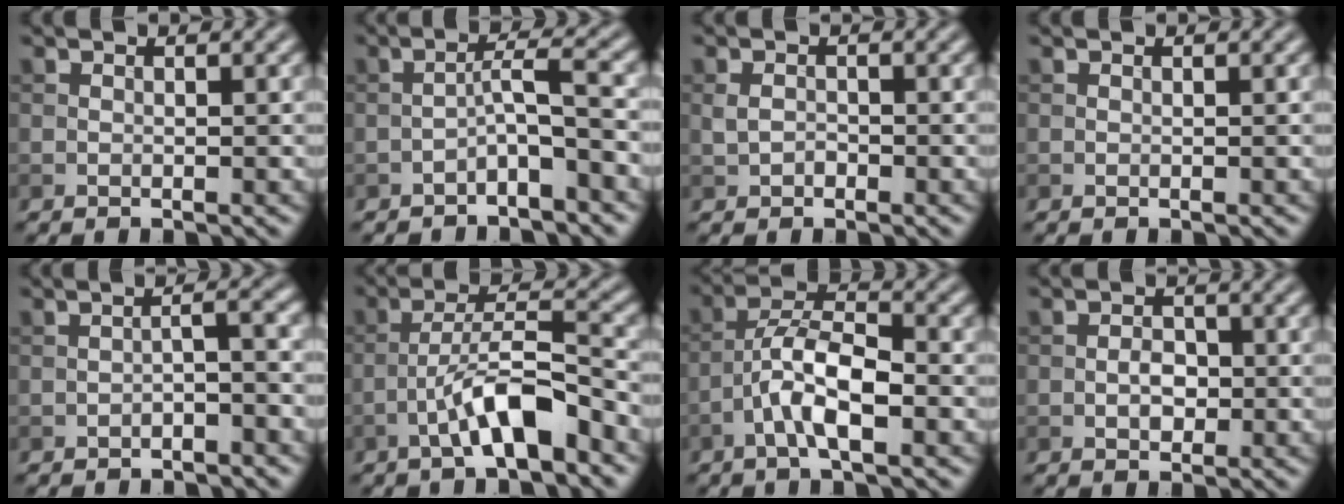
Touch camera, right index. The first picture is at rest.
{"total": 3.0, "force": [-1.7, 0.3, 2.4], "torque": [-0.044, 0.019, -0.037]}
{"total": 1.2, "force": [-0.3, 0.9, 0.8], "torque": [-0.018, 0.001, -0.008]}
{"total": 0.0}
{"total": 2.0, "force": [-1.1, 0.4, 1.7], "torque": [-0.029, 0.010, -0.023]}
{"total": 6.1, "force": [-3.2, 1.4, 5.0], "torque": [-0.093, 0.017, -0.056]}
{"total": 5.5, "force": [-2.3, 1.7, 4.7], "torque": [-0.087, 0.013, -0.047]}
{"total": 1.9, "force": [-0.5, 1.3, 1.4], "torque": [-0.023, 0.004, -0.011]}